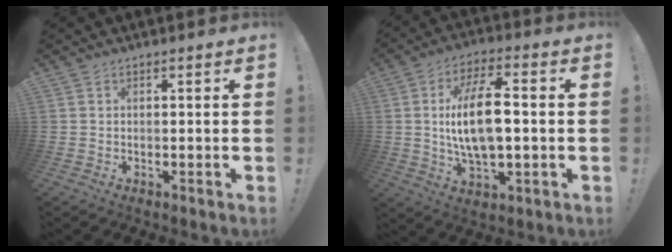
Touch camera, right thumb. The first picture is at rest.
{"total": 14.9, "force": [0.2, 6.4, 13.4], "torque": [-0.249, 0.005, -0.002]}